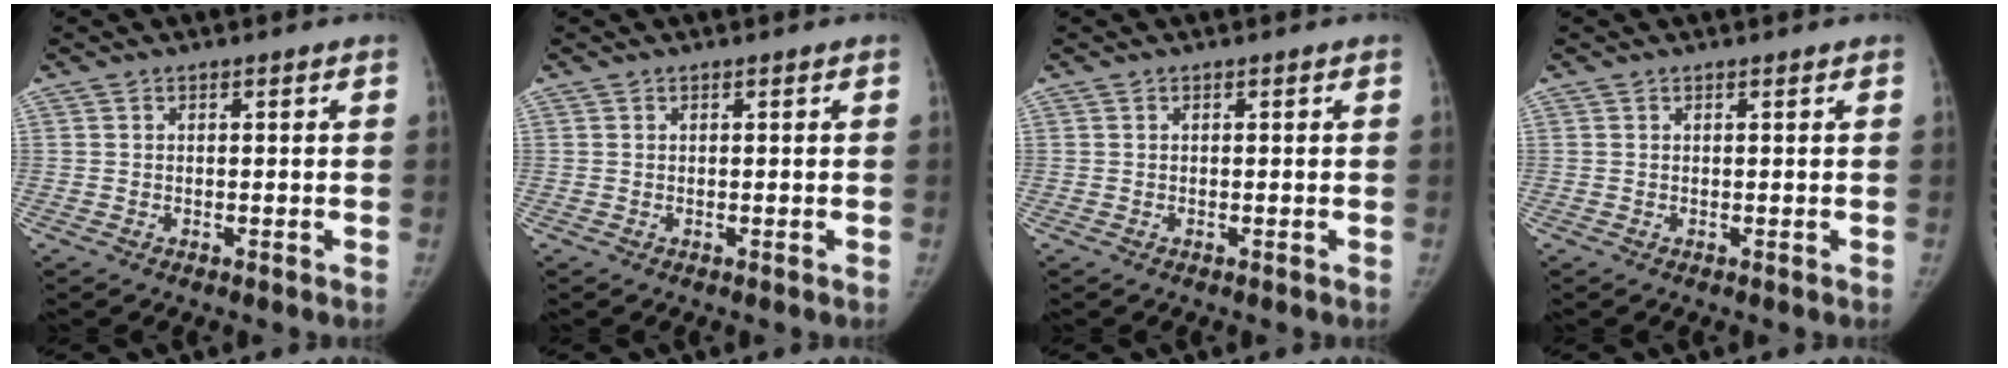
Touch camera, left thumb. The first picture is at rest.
{"total": 0.0}
{"total": 0.0}
{"total": 0.0}